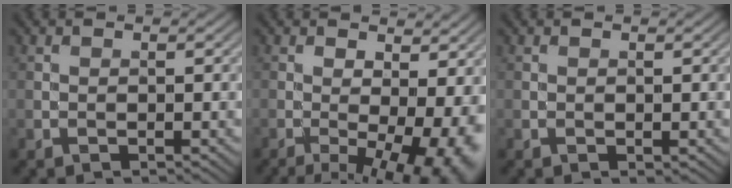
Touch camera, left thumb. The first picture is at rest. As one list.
[{"total": 11.5, "force": [-3.6, 4.2, 10.1], "torque": [-0.147, -0.020, -0.043]}, {"total": 0.5, "force": [-0.1, 0.3, 0.4], "torque": [-0.005, -0.001, -0.002]}]